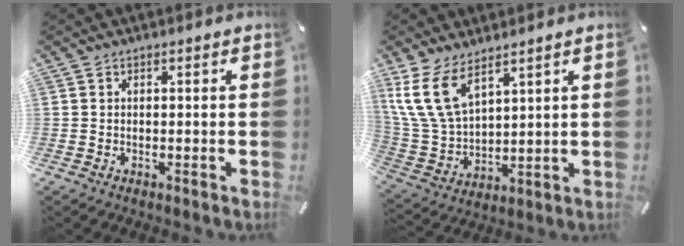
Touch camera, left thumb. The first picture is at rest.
{"total": 12.3, "force": [7.8, 6.6, 6.8], "torque": [-0.177, -0.030, 0.147]}